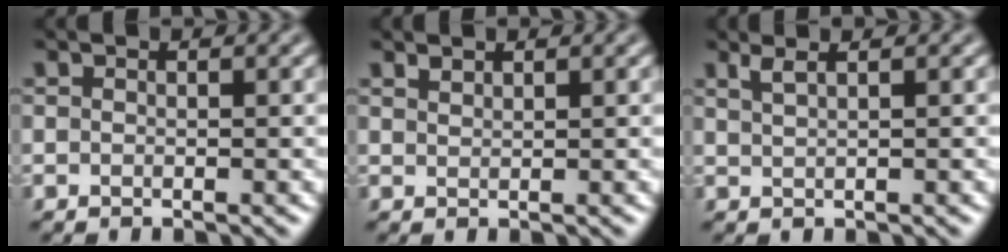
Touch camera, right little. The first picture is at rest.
{"total": 1.1, "force": [1.1, -0.1, -0.3], "torque": [-0.001, 0.003, 0.020]}
{"total": 1.7, "force": [1.2, -1.2, 0.0], "torque": [-0.005, 0.007, 0.024]}